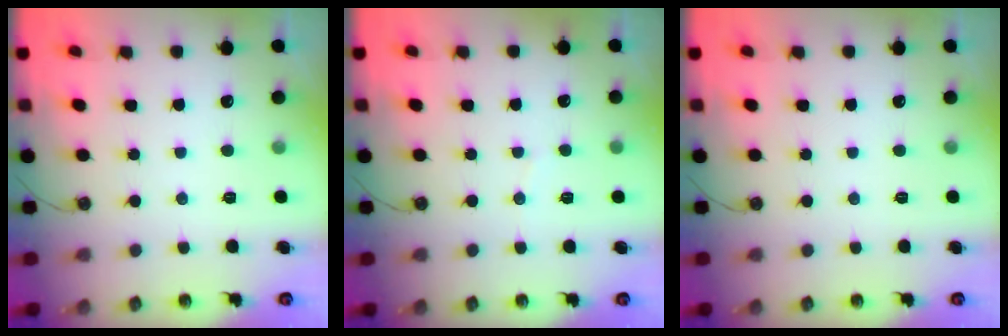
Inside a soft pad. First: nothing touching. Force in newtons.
{"total": 2.9, "press": 2.9, "slide": 0.3}
{"total": 0.0}